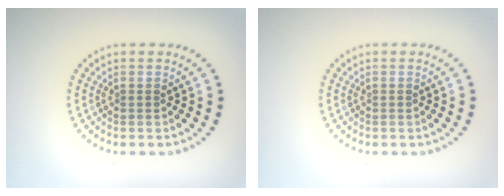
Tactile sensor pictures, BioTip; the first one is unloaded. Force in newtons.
{"total": 0.0}